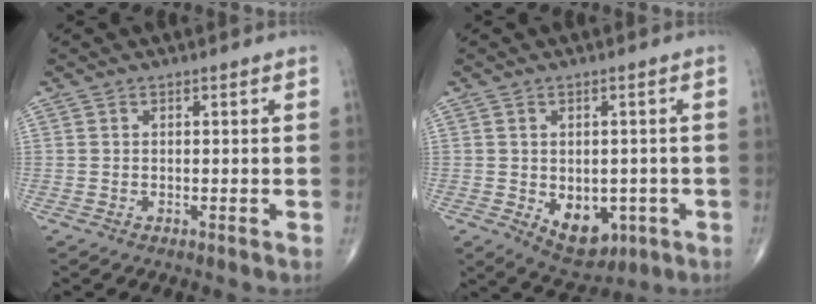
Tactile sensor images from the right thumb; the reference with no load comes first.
{"total": 8.8, "force": [-2.5, 6.0, 6.0], "torque": [-0.058, 0.001, -0.020]}